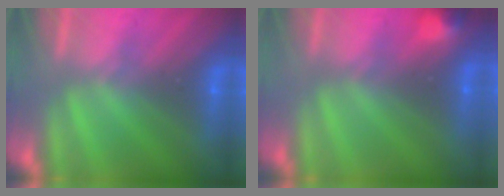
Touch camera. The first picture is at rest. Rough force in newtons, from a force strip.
{"total": 3.0}